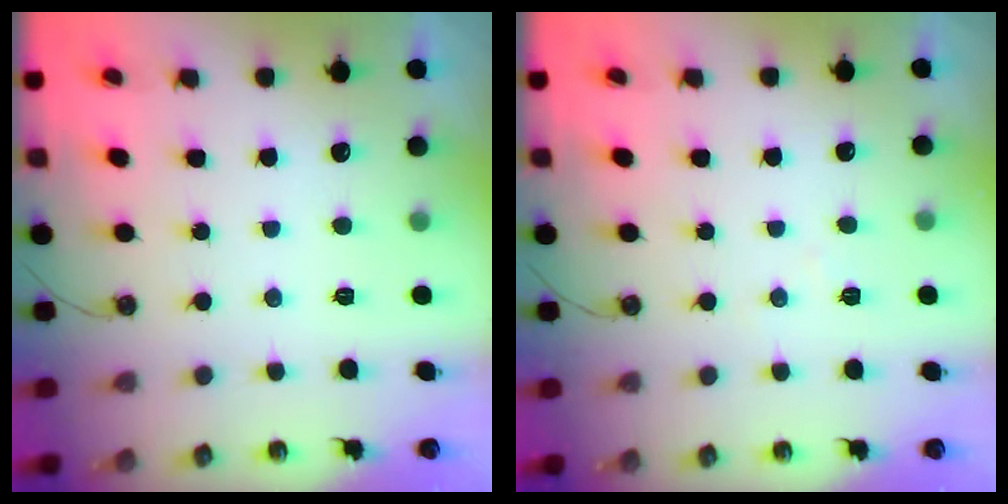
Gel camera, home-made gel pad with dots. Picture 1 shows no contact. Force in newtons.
{"total": 5.3, "press": 5.3, "slide": 0.9}